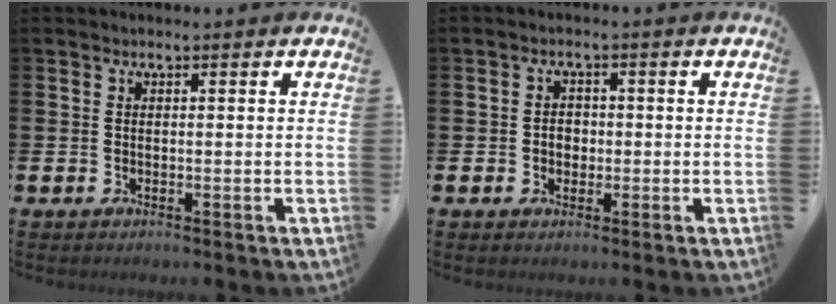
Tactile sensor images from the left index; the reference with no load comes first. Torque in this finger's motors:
{"motor_torque": [0.21, 0.17, 0.04, 0.03]}